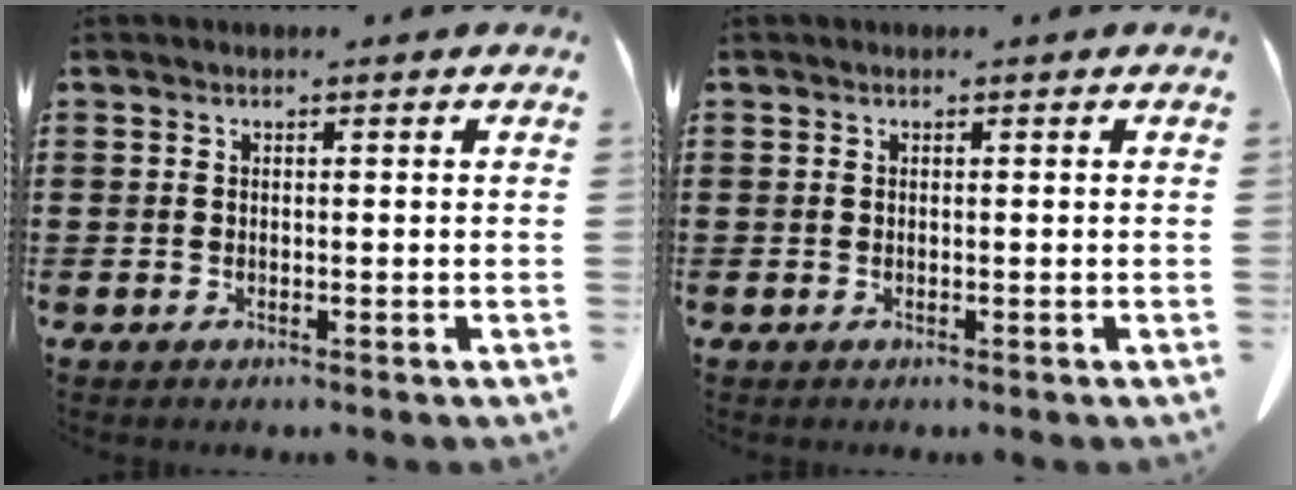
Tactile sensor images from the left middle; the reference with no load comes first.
{"total": 0.0}